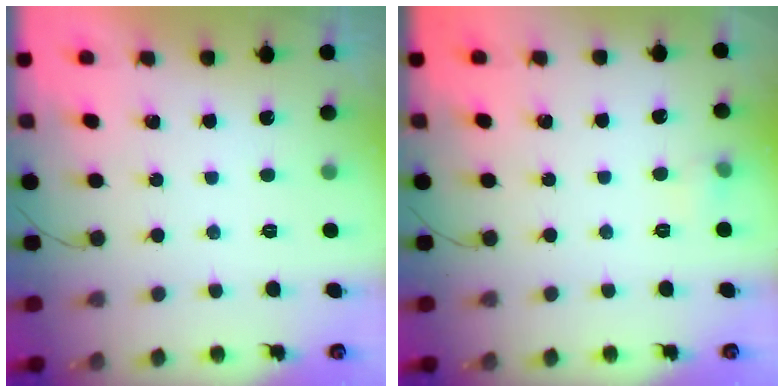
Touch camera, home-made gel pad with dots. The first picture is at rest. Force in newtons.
{"total": 4.0, "press": 3.8, "slide": 1.0}